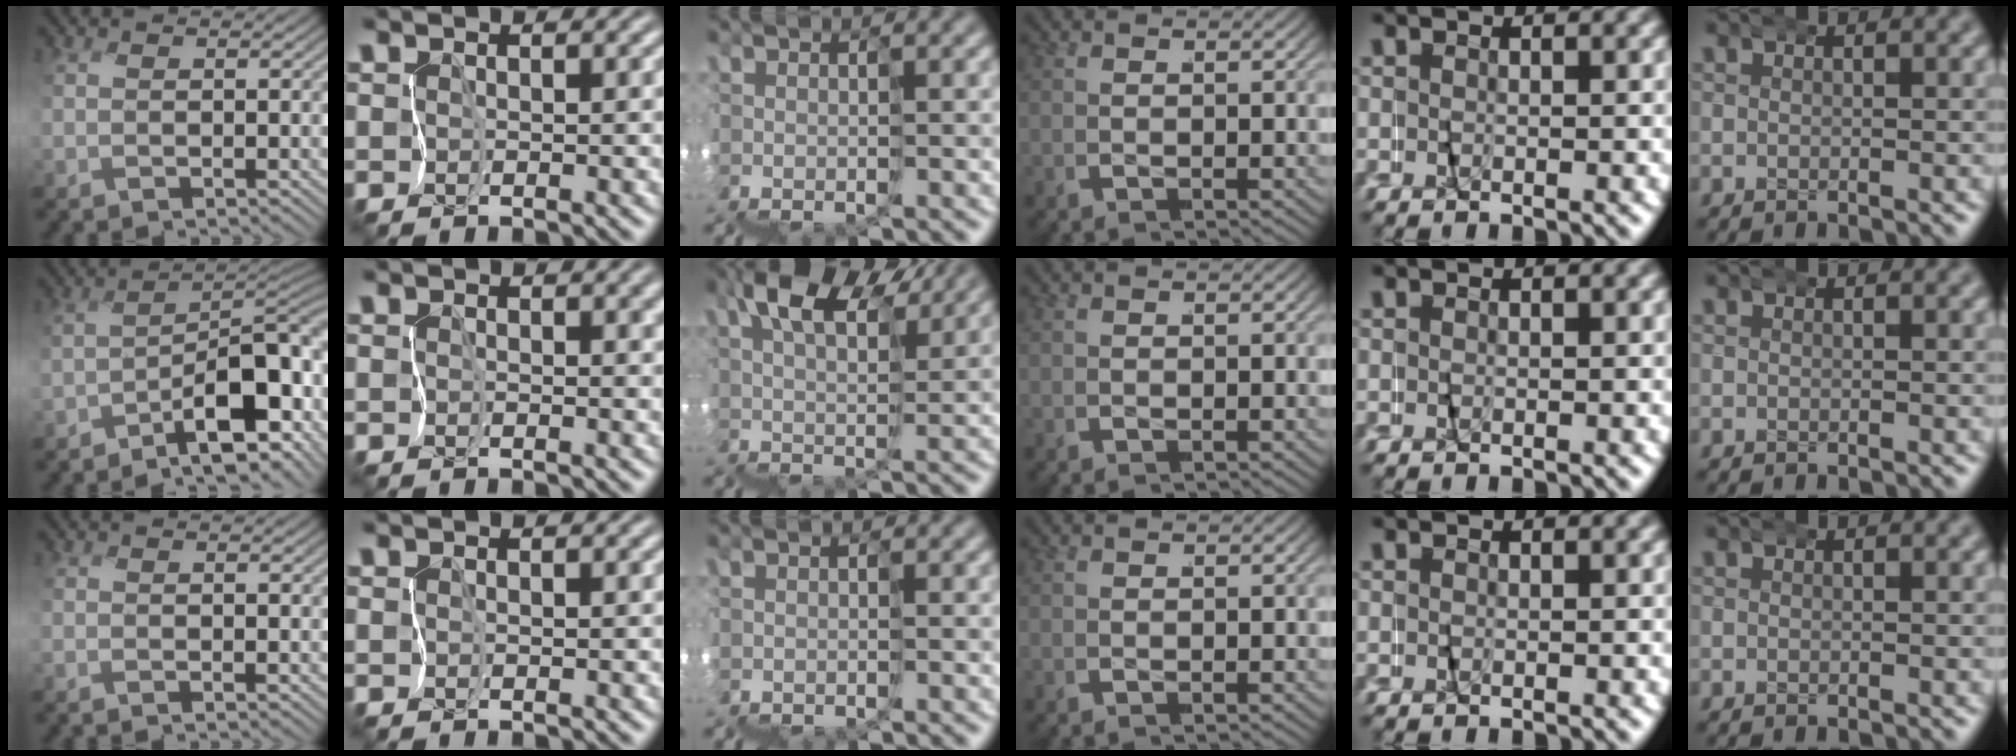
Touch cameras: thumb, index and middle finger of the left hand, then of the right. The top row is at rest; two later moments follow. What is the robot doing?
{"motion": "wrap", "object": "napkin"}